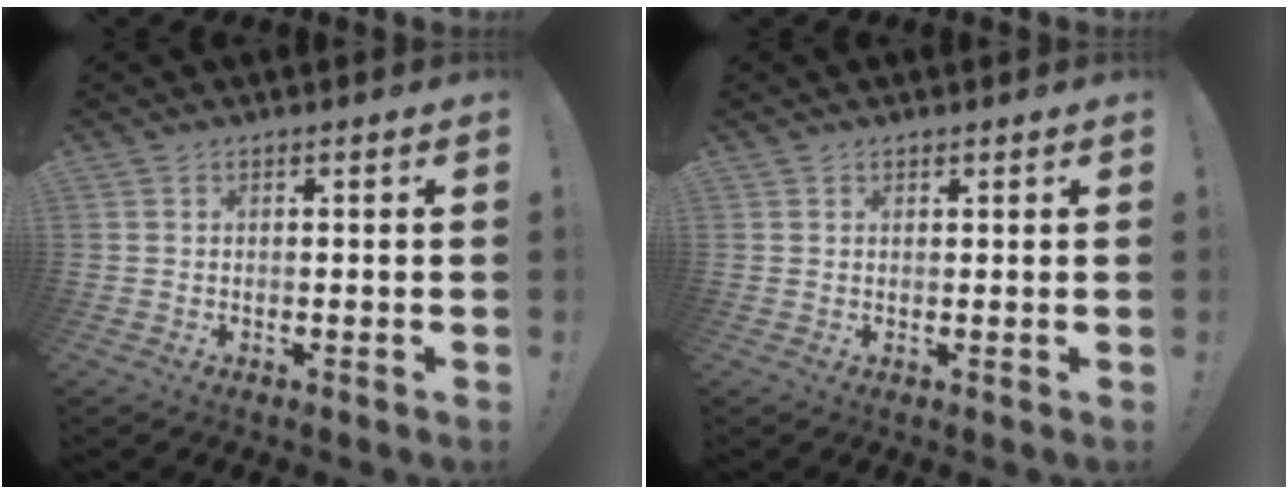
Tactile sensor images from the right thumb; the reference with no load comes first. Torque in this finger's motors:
{"motor_torque": [0.04, 0.11, -0.11, -0.09, -0.11]}